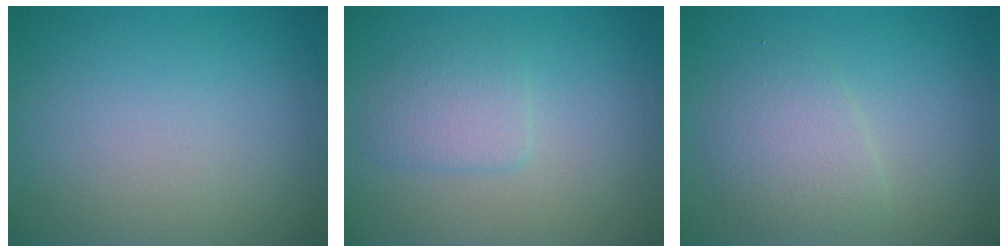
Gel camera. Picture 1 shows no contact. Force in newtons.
{"total": 2.1, "press": 2.1, "slide": 0.0}
{"total": 2.8, "press": 2.8, "slide": 0.1}